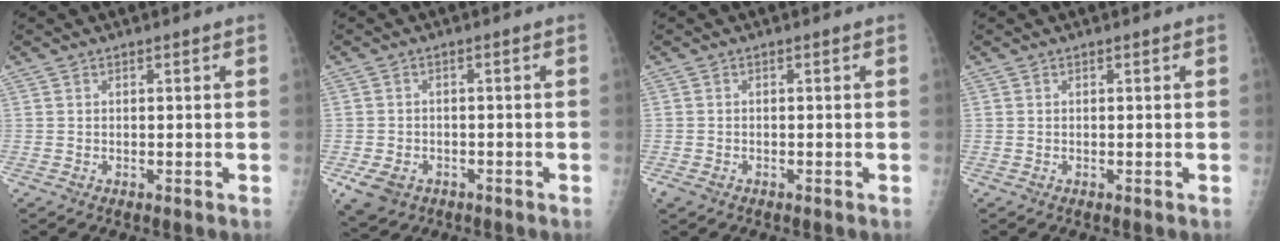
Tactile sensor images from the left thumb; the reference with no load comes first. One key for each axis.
{"total": 6.1, "fx": -2.8, "fy": 4.7, "fz": 2.7, "tx": -0.049, "ty": 0.009, "tz": -0.035}
{"total": 1.7, "fx": -1.0, "fy": 1.2, "fz": 0.8, "tx": -0.017, "ty": -0.002, "tz": -0.017}
{"total": 0.0}